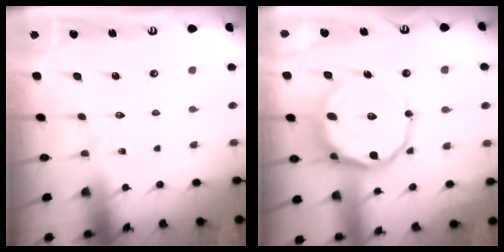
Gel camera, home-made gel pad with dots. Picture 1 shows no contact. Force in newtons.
{"total": 14.3, "press": 14.1, "slide": 2.7}